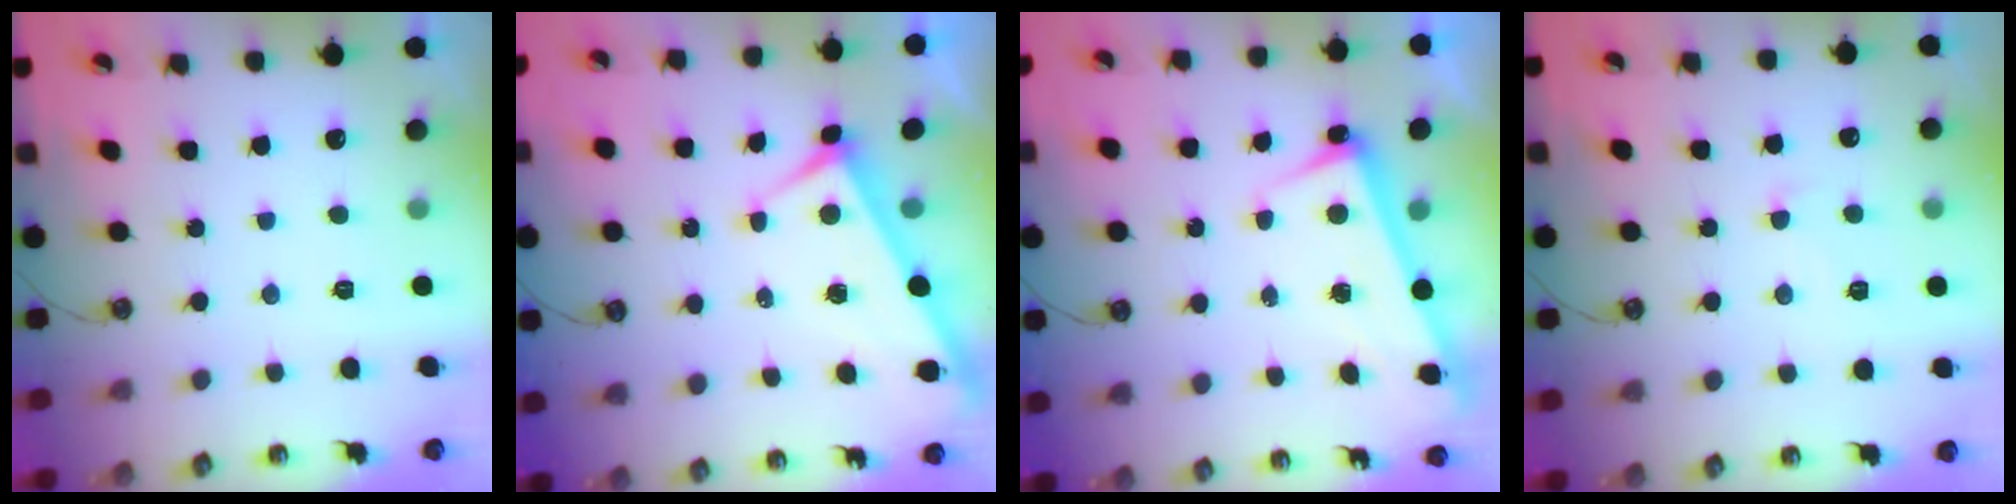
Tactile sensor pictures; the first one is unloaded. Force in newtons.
{"total": 3.9, "press": 3.8, "slide": 0.7}
{"total": 2.6, "press": 2.4, "slide": 1.0}
{"total": 0.8, "press": 0.7, "slide": 0.5}